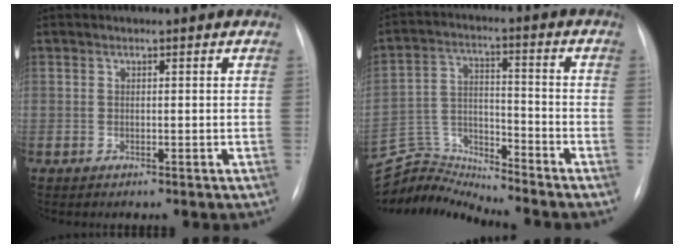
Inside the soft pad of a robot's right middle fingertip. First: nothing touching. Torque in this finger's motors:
{"motor_torque": [-0.38, -0.07, -0.33, -0.10]}